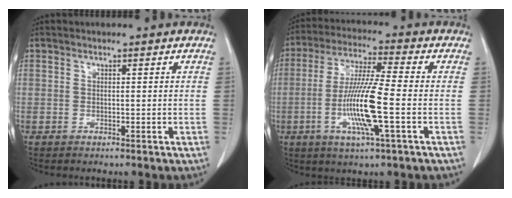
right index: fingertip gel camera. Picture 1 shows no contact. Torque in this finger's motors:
{"motor_torque": [1.73, -0.40, 0.56, 0.21]}